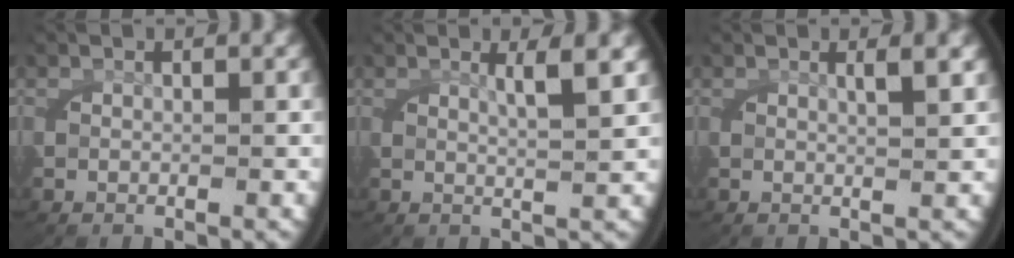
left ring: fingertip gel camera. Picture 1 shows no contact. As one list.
[{"total": 2.8, "force": [1.4, -0.2, 2.5], "torque": [-0.043, -0.004, 0.029]}, {"total": 1.8, "force": [0.8, -0.2, 1.5], "torque": [-0.030, -0.005, 0.019]}]